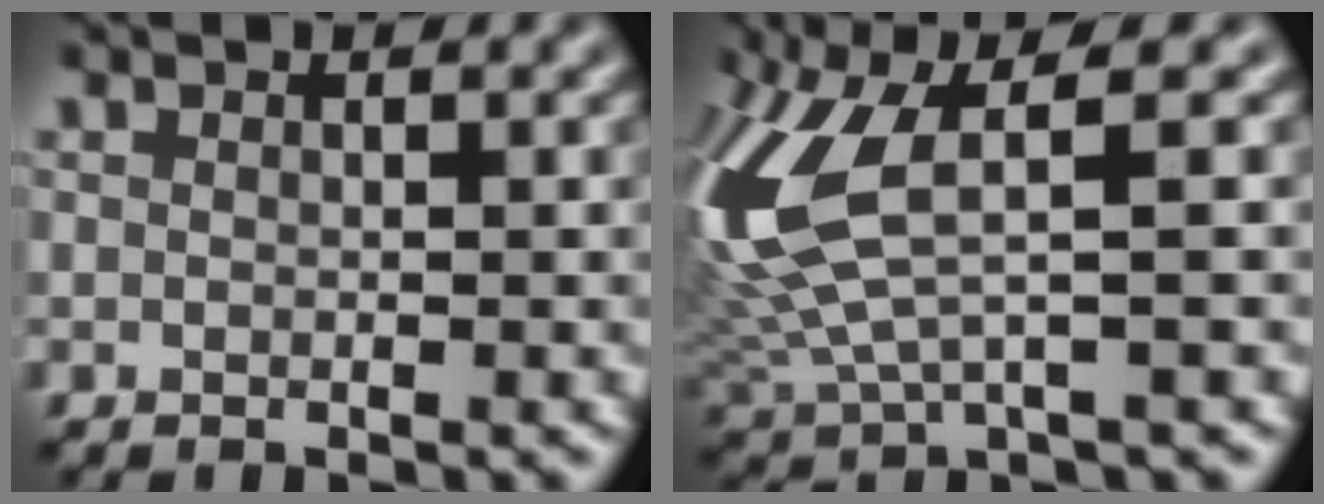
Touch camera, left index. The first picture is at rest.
{"total": 8.0, "force": [1.8, 2.6, 7.4], "torque": [-0.190, 0.004, 0.038]}